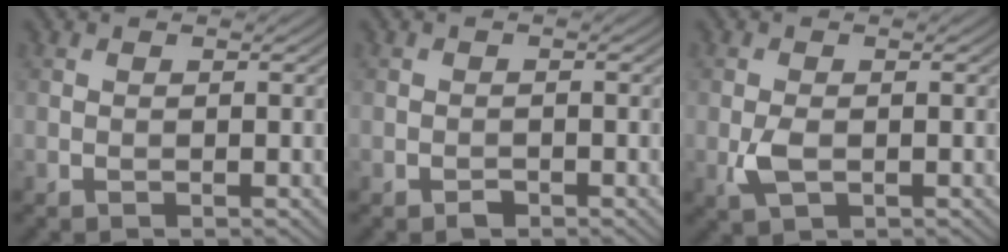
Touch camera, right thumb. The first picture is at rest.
{"total": 0.9, "force": [-0.7, 0.4, 0.4], "torque": [-0.004, 0.001, -0.014]}
{"total": 2.7, "force": [-0.6, 1.5, 2.2], "torque": [-0.053, -0.005, -0.011]}